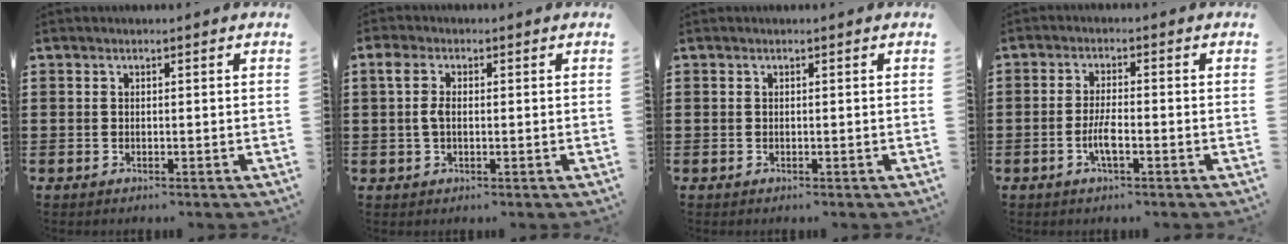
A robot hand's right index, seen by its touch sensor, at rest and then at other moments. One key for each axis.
{"total": 3.0, "fx": 0.2, "fy": 1.8, "fz": 2.4, "tx": -0.058, "ty": 0.007, "tz": -0.001}
{"total": 0.0}
{"total": 3.7, "fx": -1.4, "fy": 0.8, "fz": 3.3, "tx": -0.071, "ty": -0.002, "tz": -0.030}